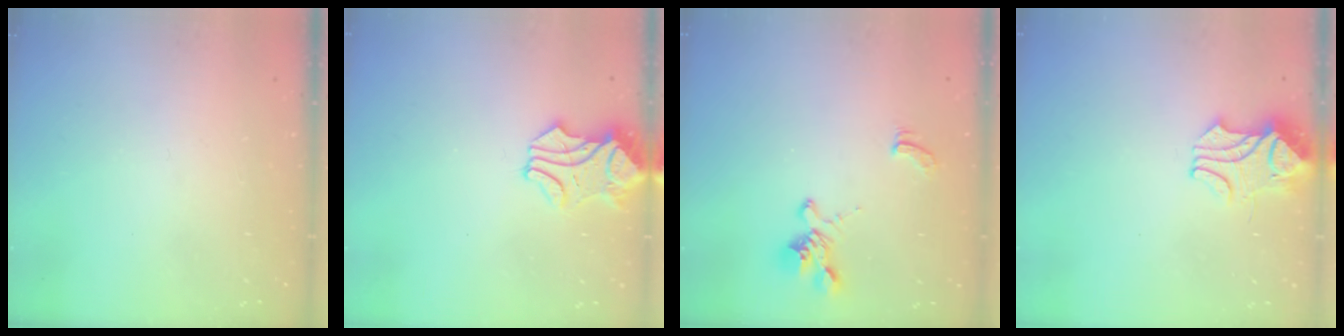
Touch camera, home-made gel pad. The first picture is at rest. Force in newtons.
{"total": 1.6, "press": 1.3, "slide": 0.9}
{"total": 1.5, "press": 1.0, "slide": 1.1}
{"total": 2.1, "press": 2.0, "slide": 0.9}